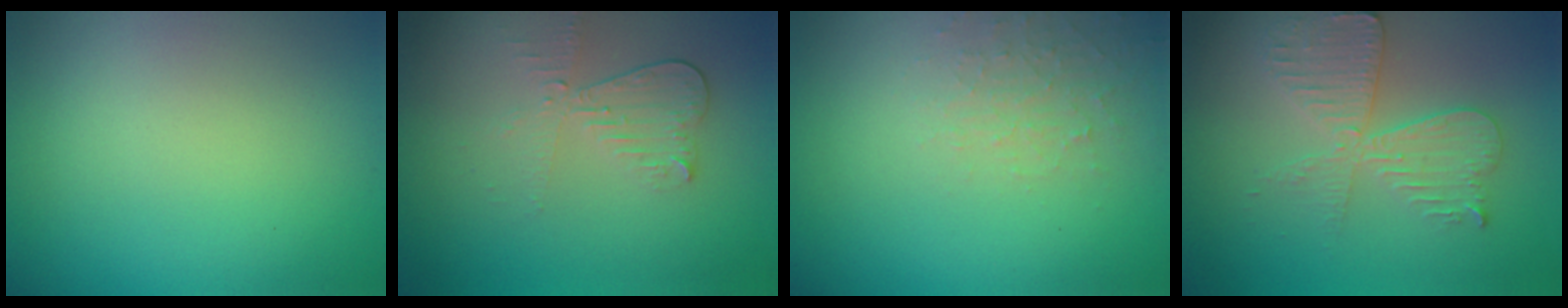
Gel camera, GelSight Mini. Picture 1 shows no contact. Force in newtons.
{"total": 2.8, "press": 2.5, "slide": 1.3}
{"total": 2.1, "press": 2.0, "slide": 0.5}
{"total": 3.9, "press": 3.9, "slide": 0.6}